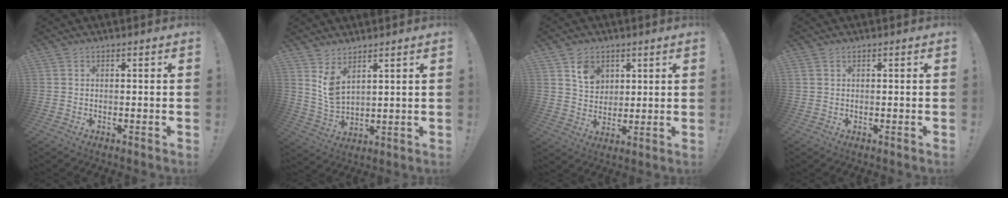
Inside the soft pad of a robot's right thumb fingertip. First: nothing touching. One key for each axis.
{"total": 6.7, "fx": 4.7, "fy": 2.9, "fz": 3.9, "tx": -0.071, "ty": -0.036, "tz": 0.086}
{"total": 7.9, "fx": 4.3, "fy": 6.1, "fz": 2.6, "tx": -0.027, "ty": -0.026, "tz": 0.081}
{"total": 0.9, "fx": 0.6, "fy": 0.5, "fz": 0.5, "tx": -0.009, "ty": 0.001, "tz": 0.012}